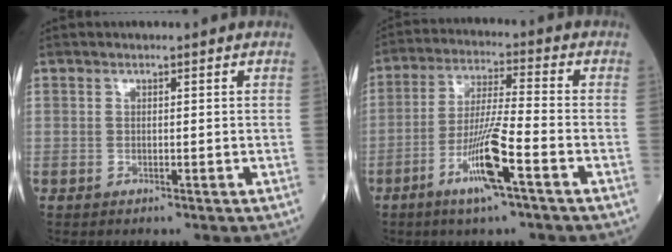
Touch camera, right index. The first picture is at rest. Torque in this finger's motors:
{"motor_torque": [1.57, -0.57, 0.89, 0.21]}